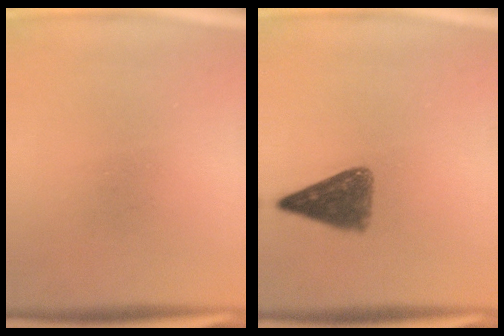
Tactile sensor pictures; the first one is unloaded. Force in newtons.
{"total": 6.2}